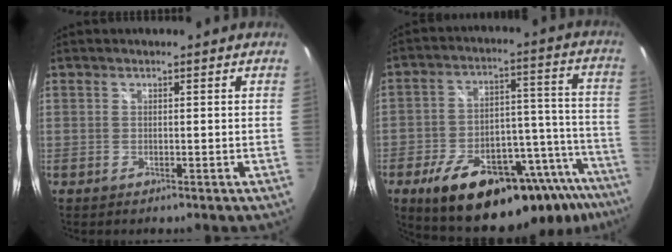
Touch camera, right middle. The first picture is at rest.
{"total": 28.6, "force": [-19.6, 11.3, 17.5], "torque": [-0.248, 0.018, -0.259]}